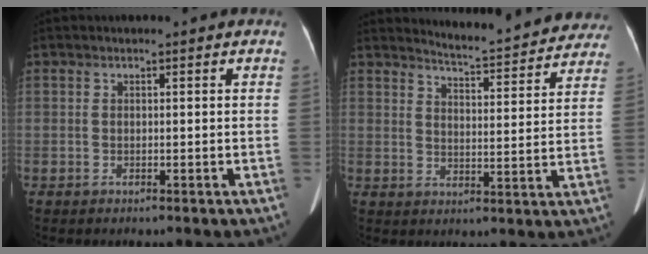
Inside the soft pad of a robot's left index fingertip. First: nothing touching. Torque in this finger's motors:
{"motor_torque": [0.48, -0.58, 0.00, -0.01]}